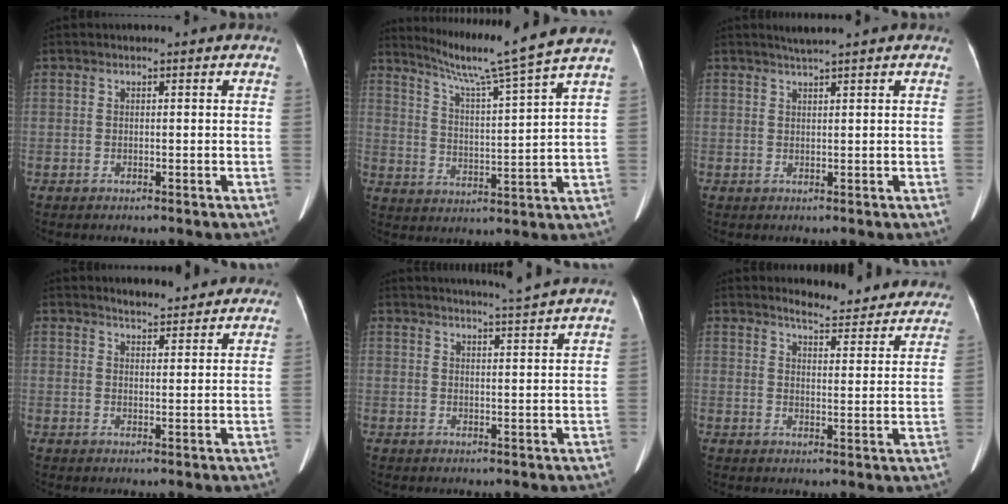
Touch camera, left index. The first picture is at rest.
{"total": 15.2, "force": [12.9, -3.2, 7.4], "torque": [-0.128, -0.032, 0.184]}
{"total": 2.3, "force": [2.0, -0.6, 1.1], "torque": [-0.014, 0.011, 0.036]}
{"total": 5.8, "force": [5.4, 1.5, 1.7], "torque": [-0.022, 0.014, 0.067]}
{"total": 6.1, "force": [5.6, -1.7, 1.9], "torque": [-0.030, -0.007, 0.072]}
{"total": 13.8, "force": [13.2, 2.7, 3.3], "torque": [-0.017, -0.032, 0.136]}